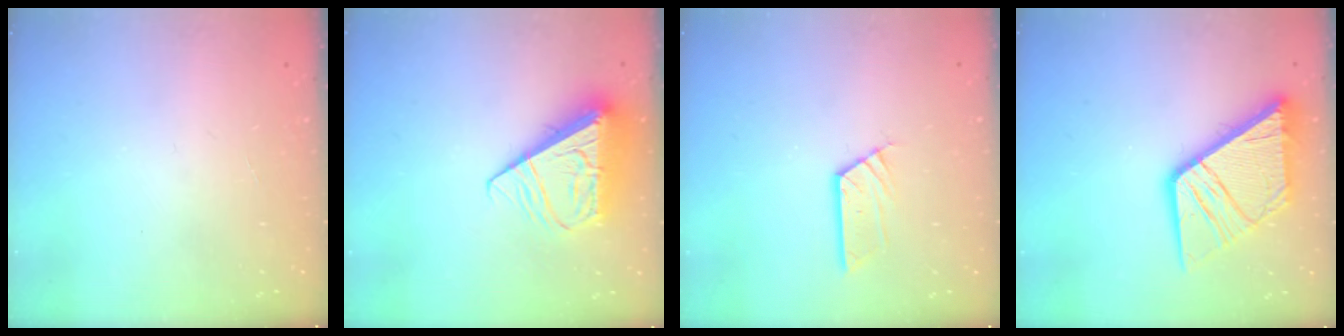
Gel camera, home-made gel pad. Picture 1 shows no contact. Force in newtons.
{"total": 11.3, "press": 11.2, "slide": 1.5}
{"total": 5.3, "press": 5.3, "slide": 0.1}
{"total": 18.2, "press": 18.1, "slide": 2.1}